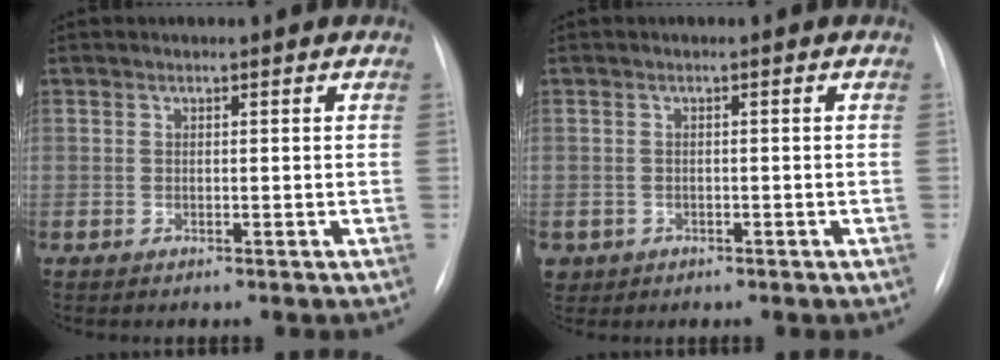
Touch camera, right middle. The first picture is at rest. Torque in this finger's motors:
{"motor_torque": [0.85, -0.98, 0.45, 0.06]}